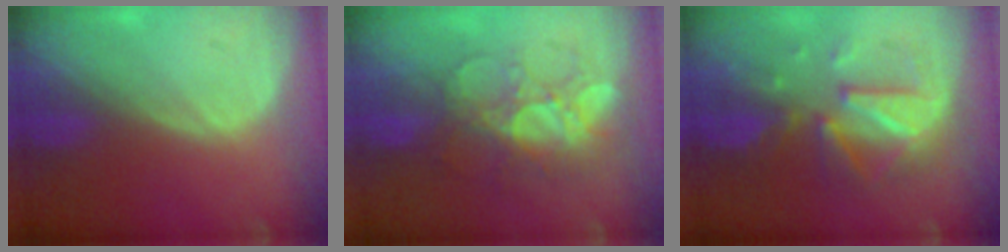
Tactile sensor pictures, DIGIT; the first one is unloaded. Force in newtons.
{"total": 8.3, "press": 7.7, "slide": 3.1}
{"total": 8.2, "press": 8.2, "slide": 0.1}